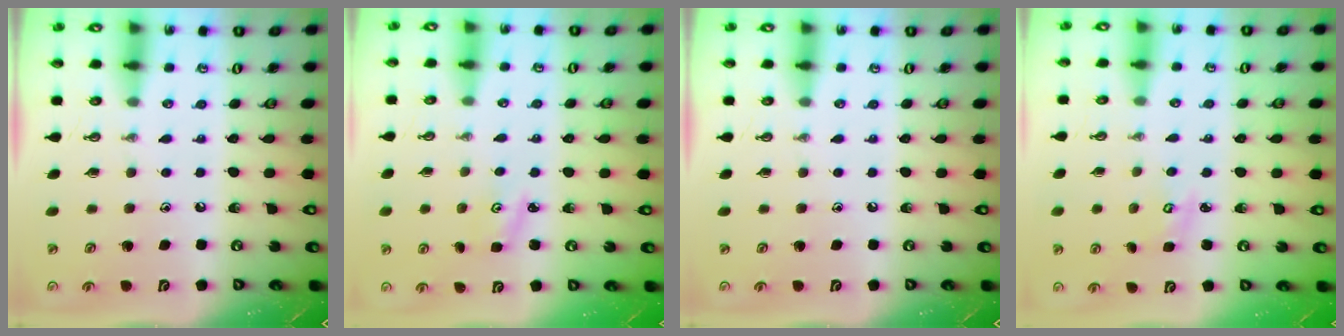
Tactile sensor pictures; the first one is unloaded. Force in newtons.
{"total": 2.7, "press": 2.6, "slide": 0.4}
{"total": 0.0}
{"total": 2.6, "press": 2.6, "slide": 0.3}